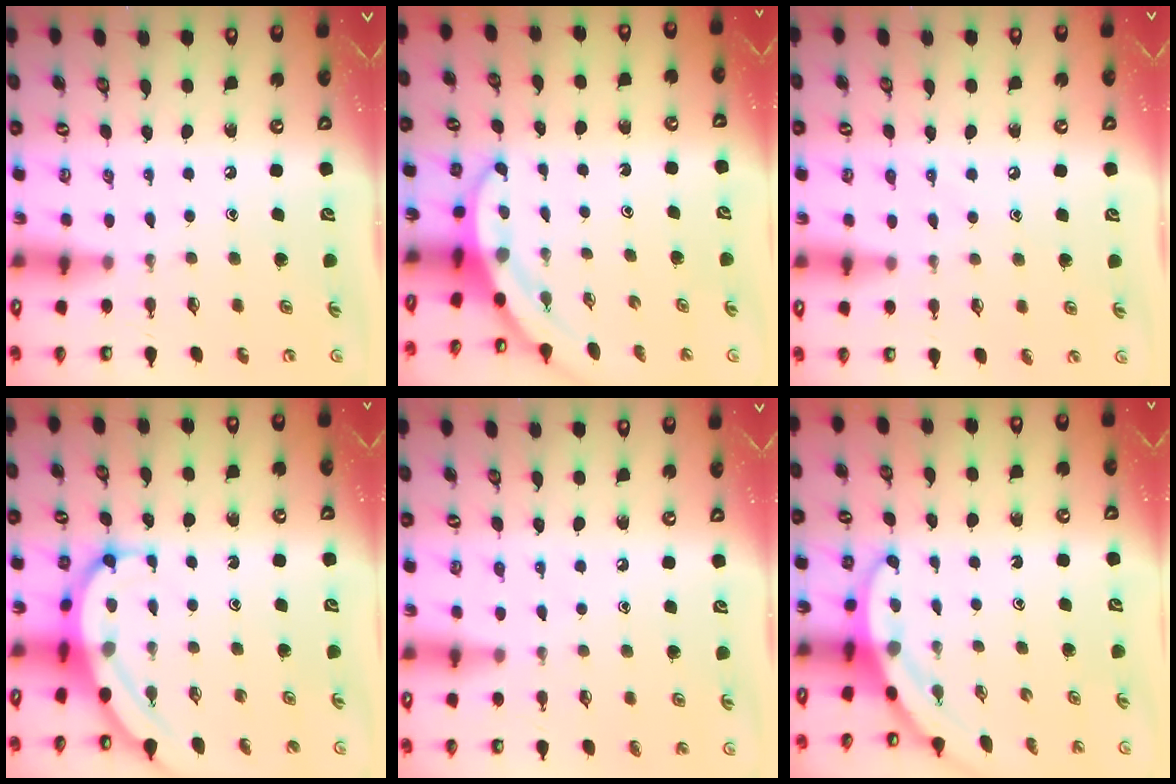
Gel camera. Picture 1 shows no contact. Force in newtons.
{"total": 3.5, "press": 3.5, "slide": 0.1}
{"total": 5.4, "press": 5.4, "slide": 0.7}
{"total": 7.2, "press": 7.1, "slide": 0.8}
{"total": 4.5, "press": 4.5, "slide": 0.5}
{"total": 3.2, "press": 3.2, "slide": 0.1}